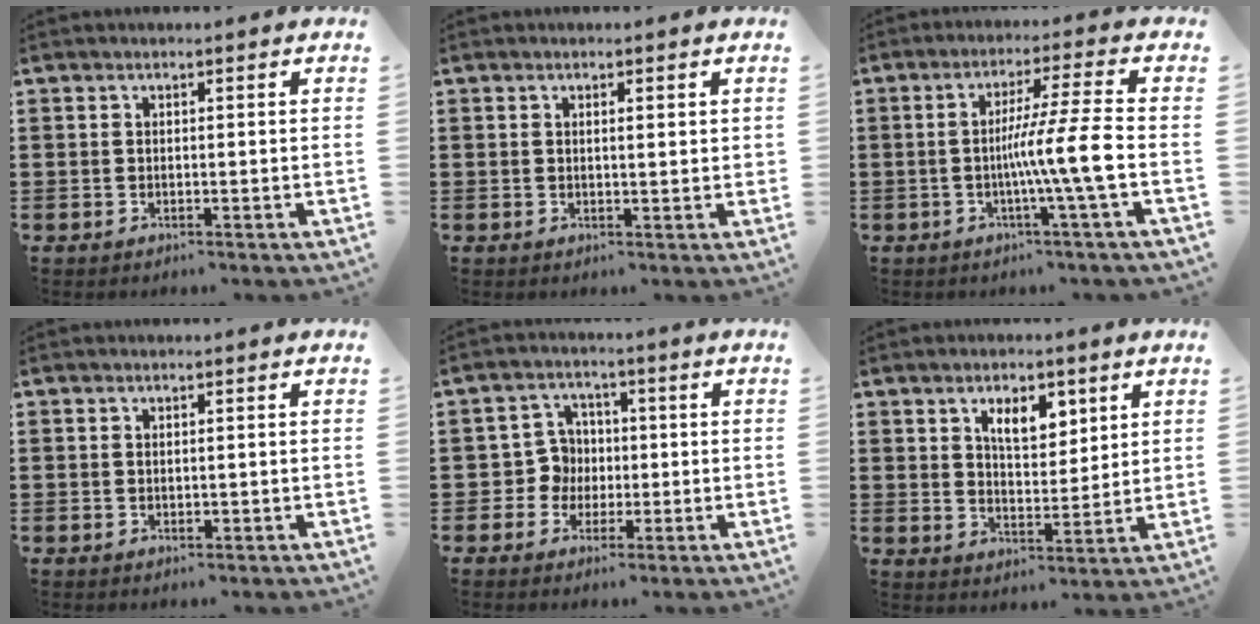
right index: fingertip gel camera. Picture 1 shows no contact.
{"total": 1.1, "force": [0.4, 0.2, 1.0], "torque": [-0.020, 0.004, 0.005]}
{"total": 9.2, "force": [-1.8, -1.0, 9.0], "torque": [-0.155, -0.011, -0.037]}
{"total": 0.7, "force": [0.0, 0.2, 0.6], "torque": [-0.013, -0.001, 0.000]}
{"total": 5.0, "force": [-0.4, 4.7, 1.9], "torque": [-0.053, 0.013, -0.007]}
{"total": 5.7, "force": [3.2, 2.8, 3.8], "torque": [-0.062, 0.001, 0.051]}